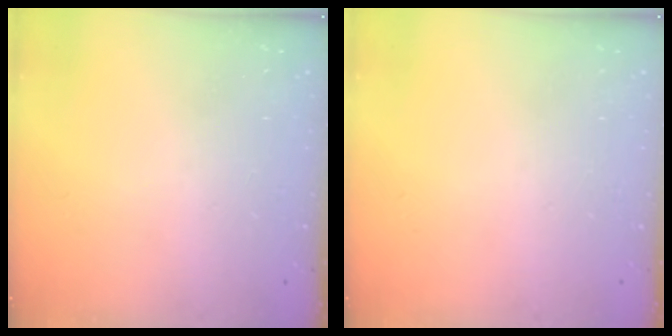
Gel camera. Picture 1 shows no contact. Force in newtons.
{"total": 0.0}